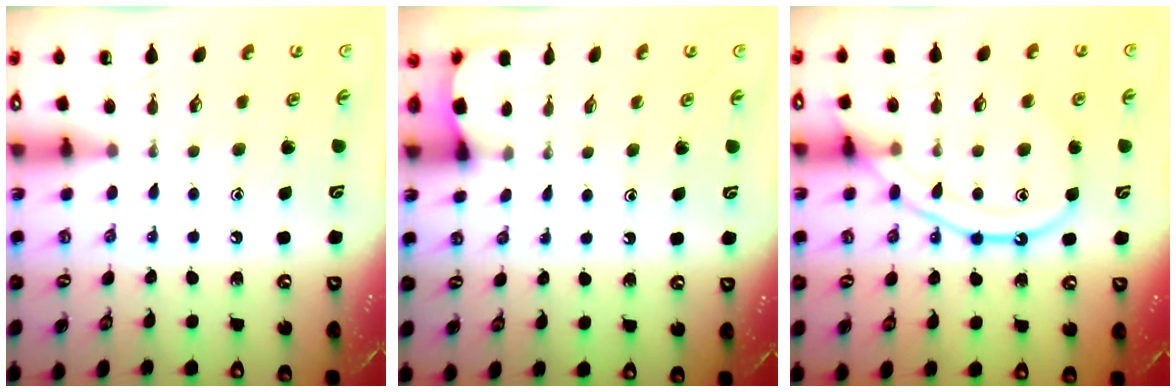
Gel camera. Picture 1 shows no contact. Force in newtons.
{"total": 2.6, "press": 2.6, "slide": 0.3}
{"total": 12.4, "press": 12.4, "slide": 1.2}